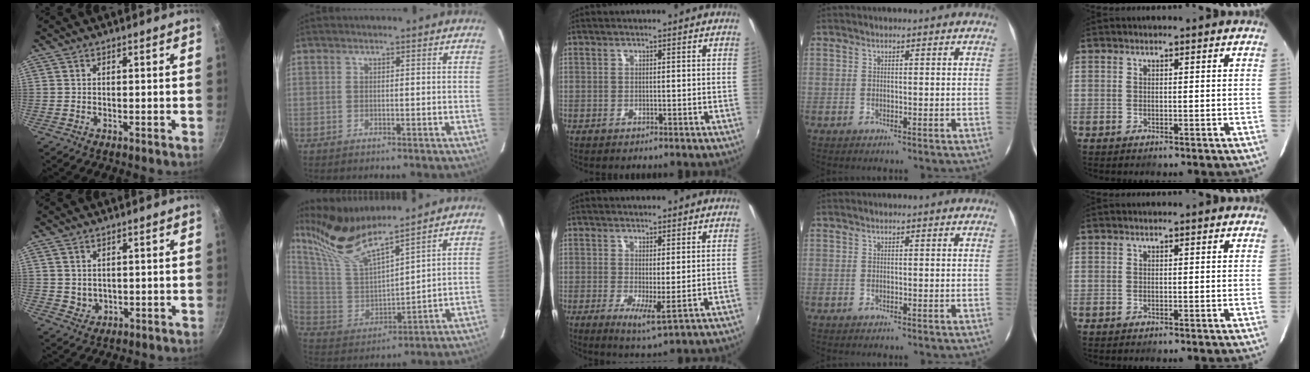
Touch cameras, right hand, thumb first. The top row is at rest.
{"thumb": {"total": 2.4, "force": [0.9, 2.0, 1.0], "torque": [-0.008, -0.005, 0.024]}, "index": {"total": 13.6, "force": [11.8, 1.2, 6.6], "torque": [-0.137, -0.006, 0.243]}, "middle": {"total": 2.7, "force": [-0.6, 0.1, 2.7], "torque": [-0.052, -0.010, -0.008]}}